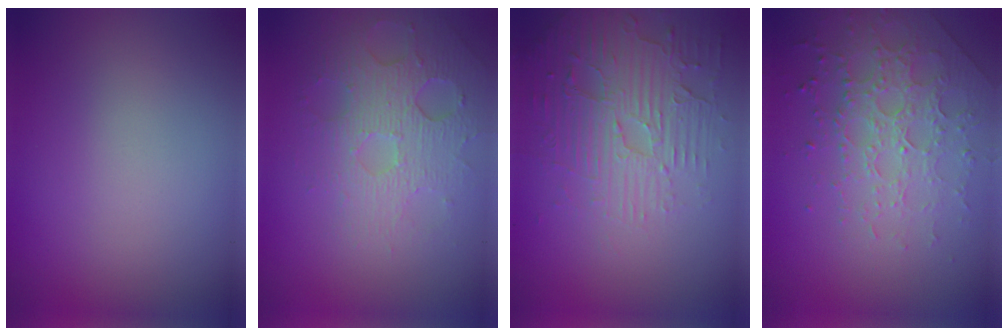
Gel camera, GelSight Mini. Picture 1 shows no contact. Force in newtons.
{"total": 4.0, "press": 3.6, "slide": 1.7}
{"total": 5.6, "press": 3.7, "slide": 4.2}
{"total": 3.8, "press": 3.6, "slide": 1.1}